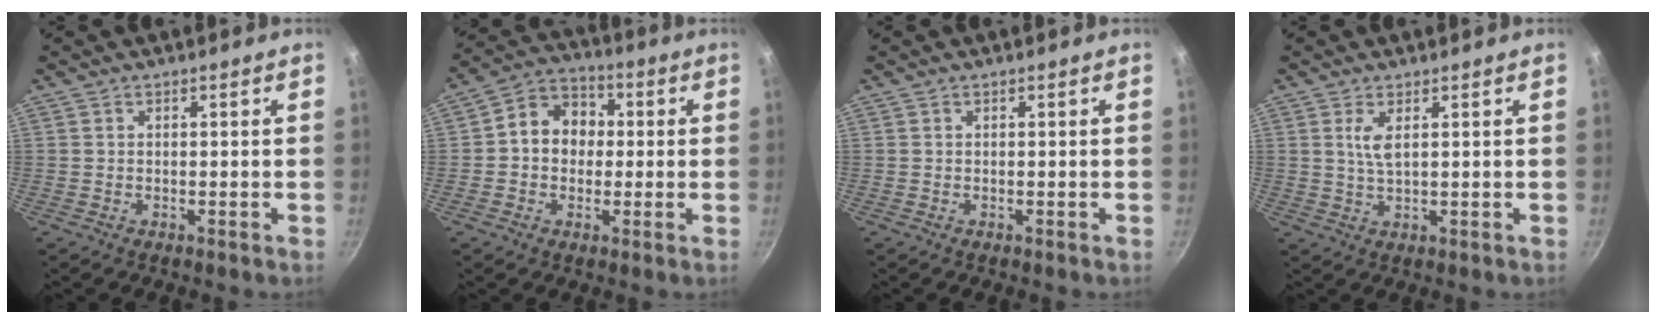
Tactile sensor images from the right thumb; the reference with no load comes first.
{"total": 9.8, "force": [0.4, 8.2, 5.4], "torque": [-0.049, 0.025, -0.014]}
{"total": 0.0}
{"total": 3.3, "force": [1.1, 1.1, 2.9], "torque": [-0.059, -0.010, 0.024]}